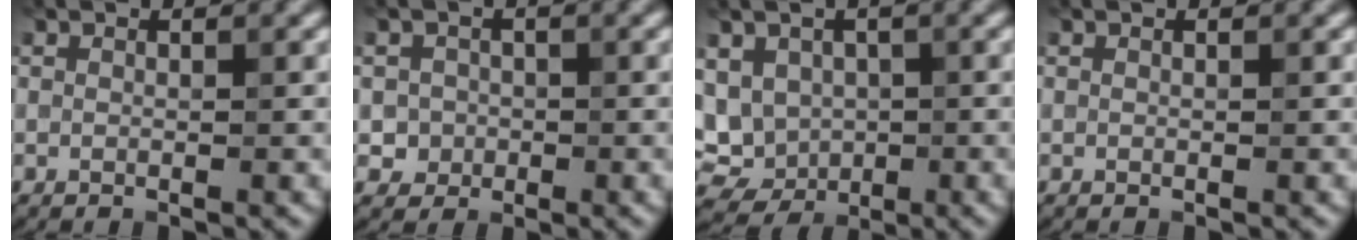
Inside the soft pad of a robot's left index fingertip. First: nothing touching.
{"total": 1.9, "force": [-0.4, 1.9, 0.3], "torque": [0.014, -0.002, -0.006]}
{"total": 6.7, "force": [0.1, 5.9, 3.3], "torque": [-0.057, 0.013, -0.007]}
{"total": 0.0}